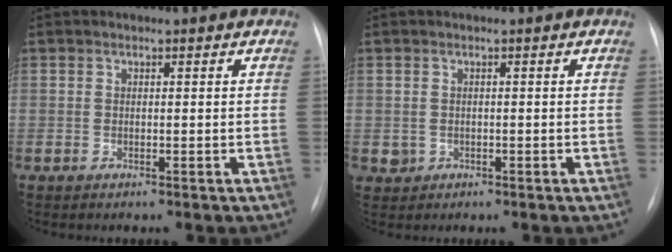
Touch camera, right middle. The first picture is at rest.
{"total": 1.4, "force": [-0.3, 1.4, 0.2], "torque": [-0.002, 0.003, 0.000]}